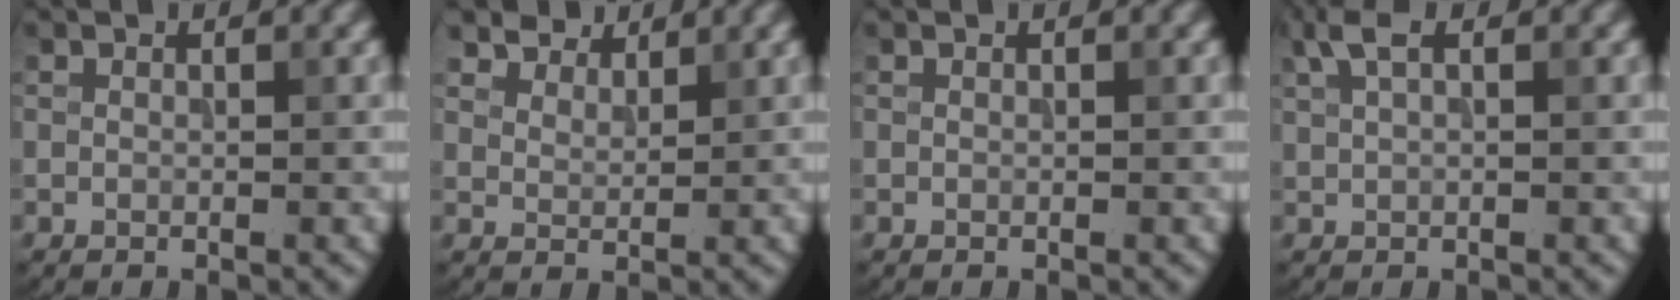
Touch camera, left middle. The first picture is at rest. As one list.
[{"total": 4.1, "force": [3.6, 1.7, 1.0], "torque": [-0.034, -0.017, 0.079]}, {"total": 0.0}, {"total": 2.4, "force": [1.3, 1.0, 1.8], "torque": [-0.040, 0.006, 0.025]}]